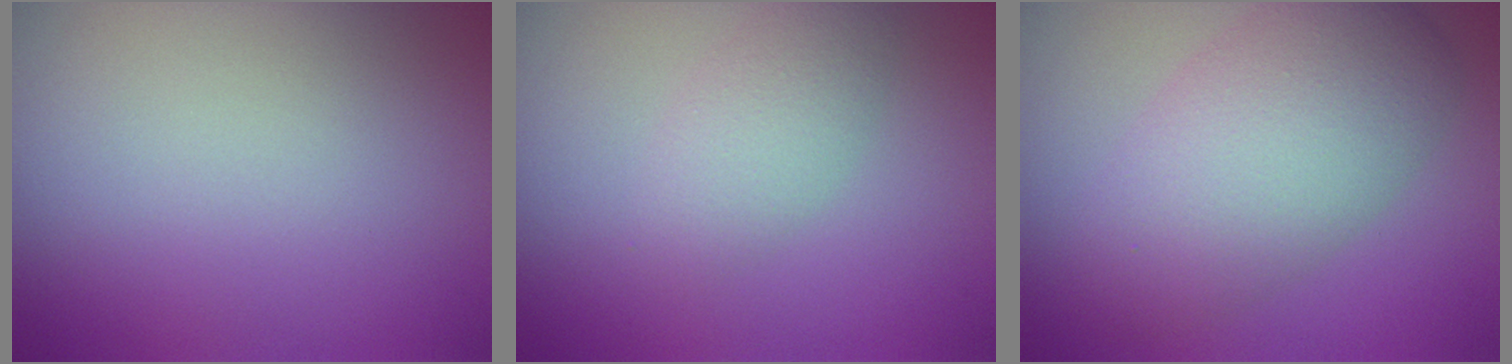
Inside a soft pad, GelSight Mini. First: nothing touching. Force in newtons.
{"total": 2.2, "press": 2.2, "slide": 0.0}
{"total": 6.8, "press": 6.8, "slide": 0.3}